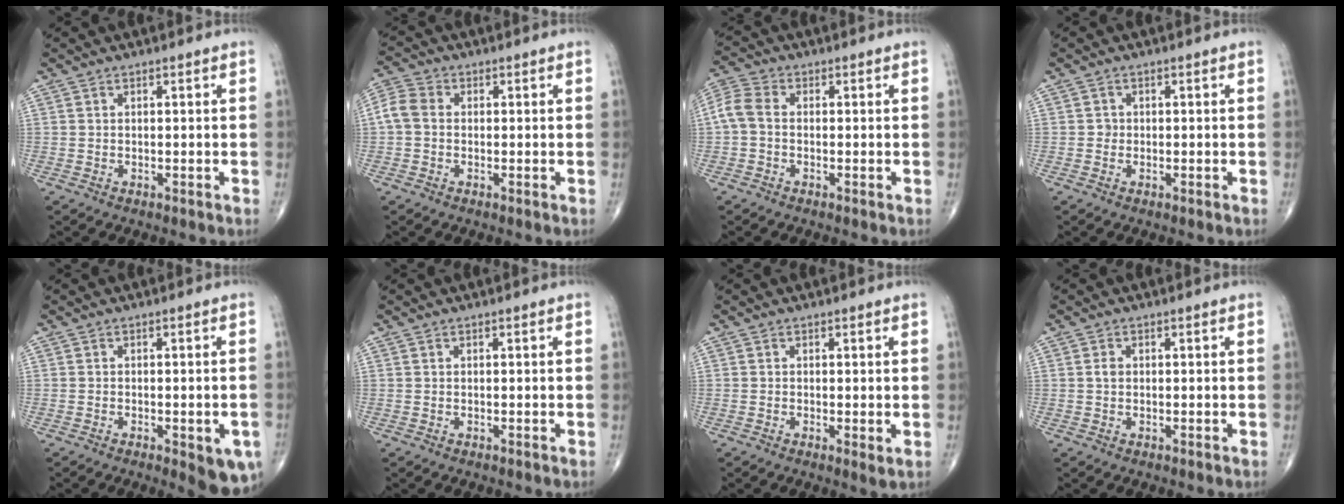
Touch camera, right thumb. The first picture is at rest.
{"total": 5.0, "force": [-0.1, 3.9, 3.1], "torque": [-0.068, 0.016, -0.012]}
{"total": 5.2, "force": [-0.4, 3.5, 3.8], "torque": [-0.088, 0.015, -0.019]}
{"total": 1.0, "force": [-0.1, 0.9, 0.2], "torque": [0.004, 0.003, -0.002]}
{"total": 7.5, "force": [-2.8, 2.6, 6.4], "torque": [-0.062, 0.000, -0.030]}
{"total": 0.0}
{"total": 1.6, "force": [-0.1, 0.4, 1.5], "torque": [-0.028, -0.008, -0.004]}
{"total": 1.1, "force": [0.1, 0.8, 0.7], "torque": [-0.012, 0.003, 0.000]}